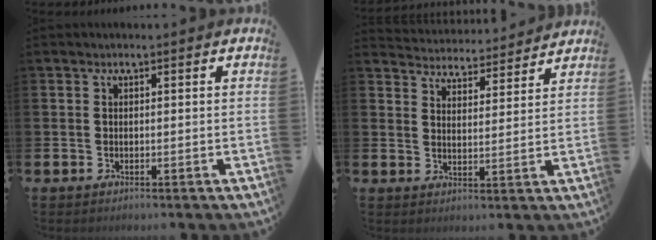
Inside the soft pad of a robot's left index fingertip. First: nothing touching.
{"total": 4.7, "force": [4.6, 0.7, -0.3], "torque": [-0.005, -0.042, 0.079]}